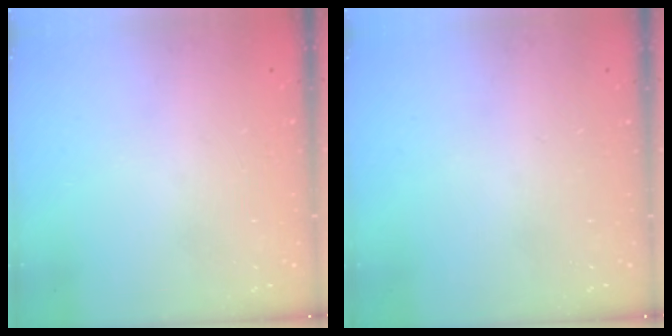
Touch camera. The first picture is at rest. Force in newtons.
{"total": 0.0}